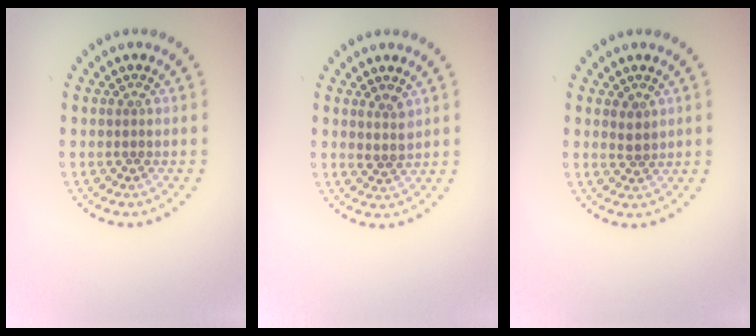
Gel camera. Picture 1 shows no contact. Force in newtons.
{"total": 1.5, "press": 1.3, "slide": 0.8}
{"total": 0.9, "press": 0.7, "slide": 0.6}